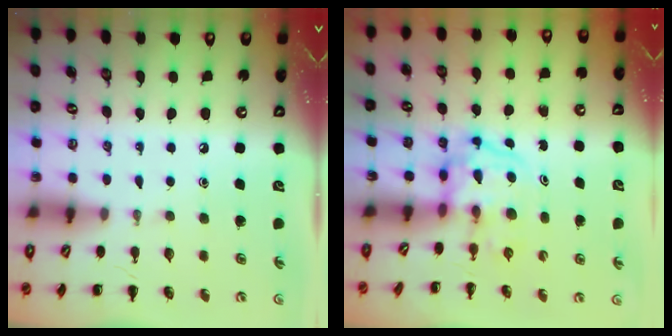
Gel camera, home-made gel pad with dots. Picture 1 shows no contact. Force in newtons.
{"total": 3.7, "press": 3.7, "slide": 0.6}